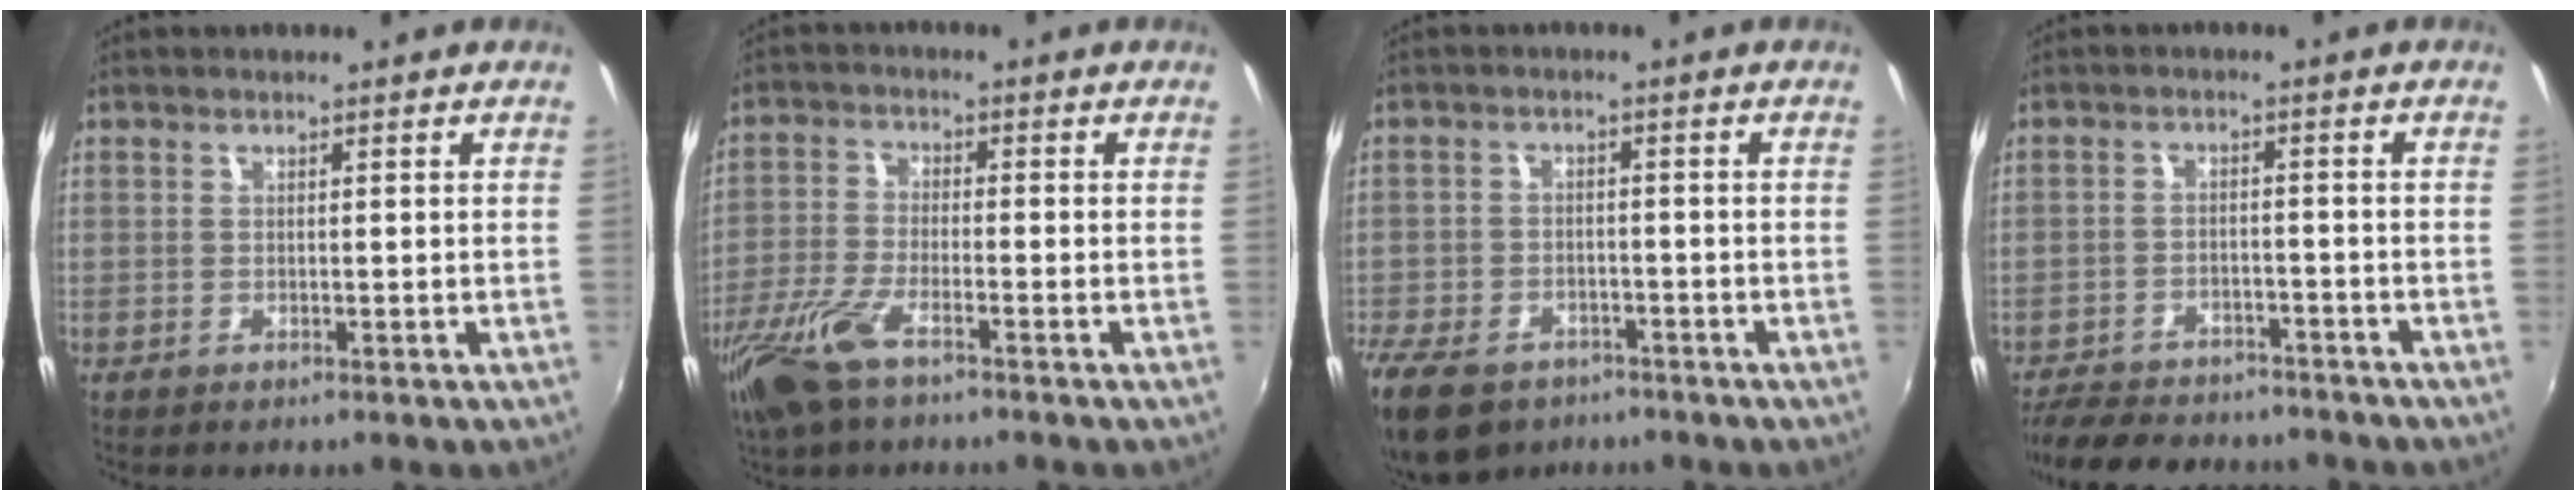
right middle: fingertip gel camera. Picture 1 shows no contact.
{"total": 10.1, "force": [-6.5, 3.0, 7.1], "torque": [-0.170, -0.019, -0.133]}
{"total": 12.9, "force": [-8.9, 7.3, 5.8], "torque": [-0.163, -0.024, -0.154]}
{"total": 15.6, "force": [-13.2, 5.7, 6.1], "torque": [-0.144, -0.010, -0.192]}